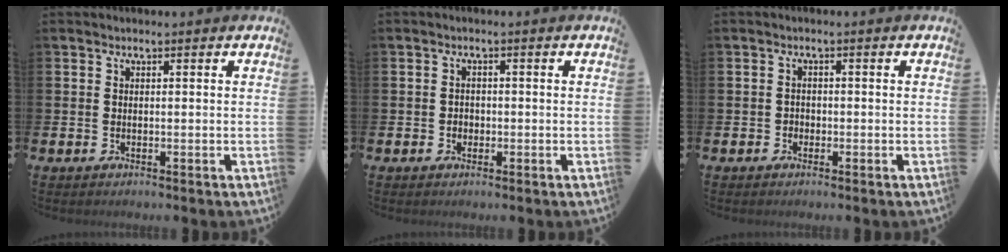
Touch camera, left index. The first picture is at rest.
{"total": 1.3, "force": [-0.3, 1.2, 0.4], "torque": [0.004, 0.001, -0.011]}
{"total": 1.2, "force": [-0.6, 1.1, 0.2], "torque": [0.002, 0.001, -0.015]}